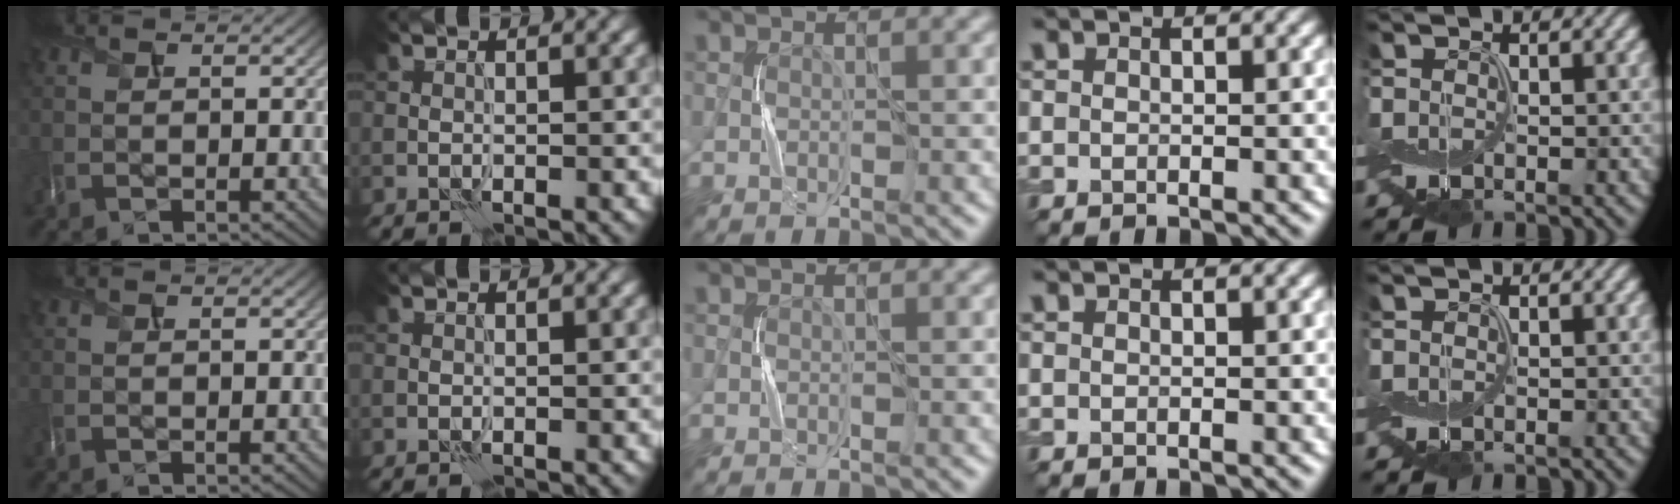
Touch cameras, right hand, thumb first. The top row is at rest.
{}